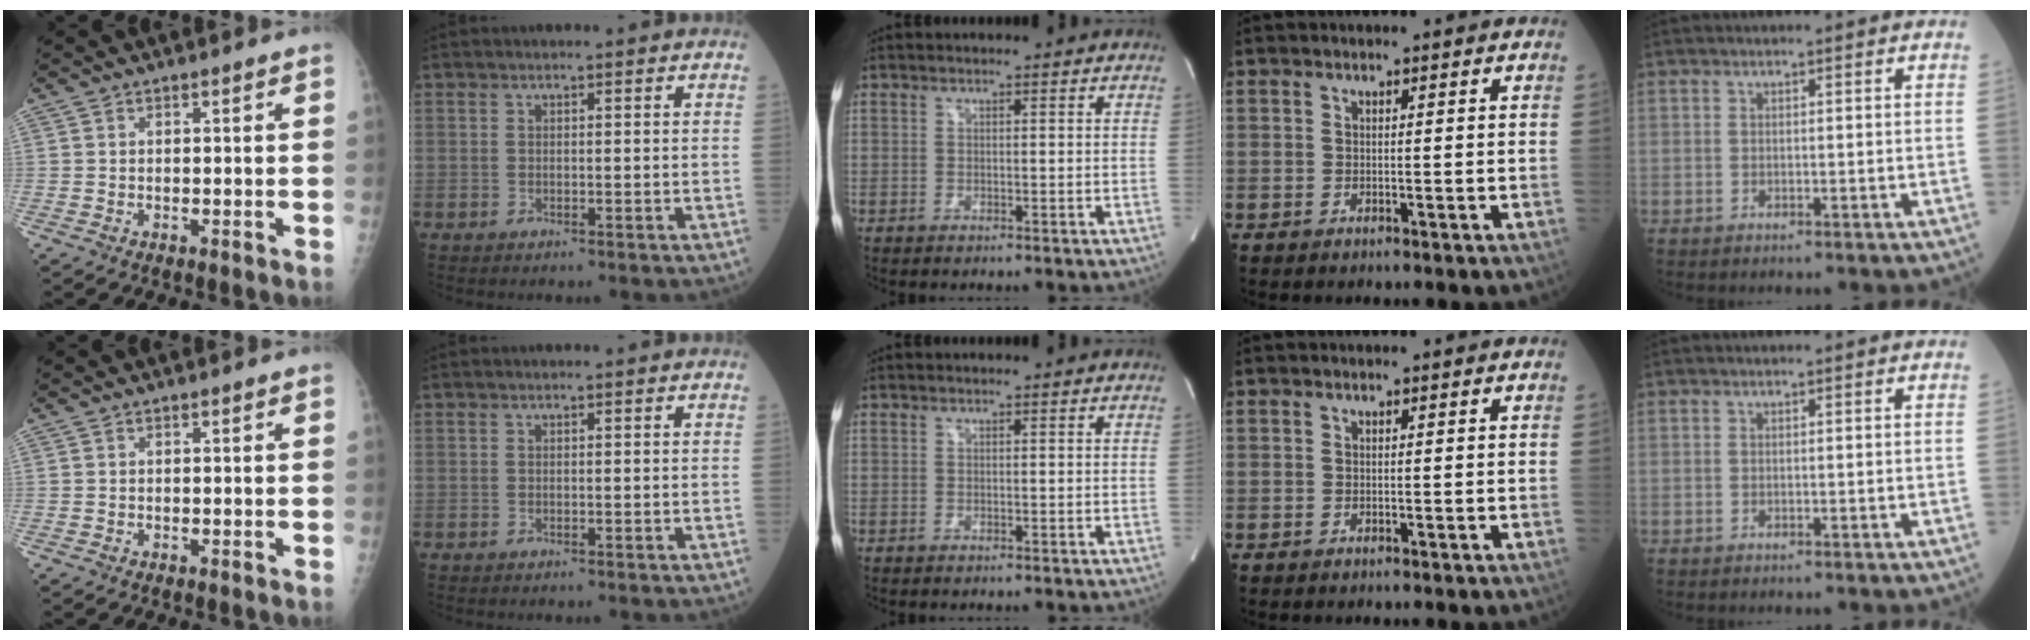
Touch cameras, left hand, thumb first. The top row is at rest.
{}